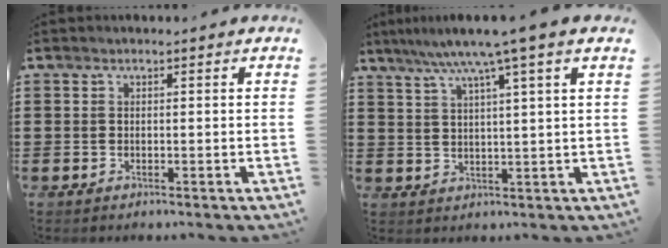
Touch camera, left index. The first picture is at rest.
{"total": 7.1, "force": [4.7, -0.8, 5.2], "torque": [-0.114, -0.014, 0.077]}